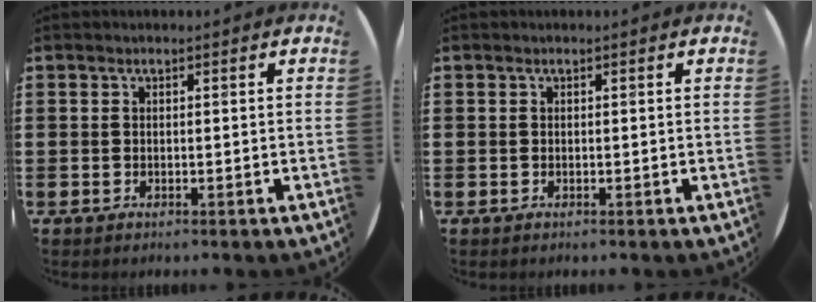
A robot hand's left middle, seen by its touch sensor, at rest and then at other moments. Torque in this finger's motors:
{"motor_torque": [-0.06, 0.00, 0.02, 0.01]}